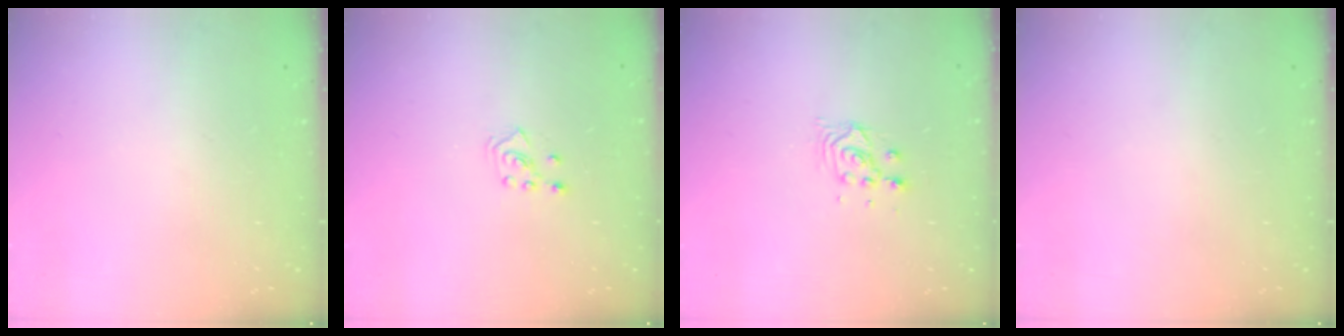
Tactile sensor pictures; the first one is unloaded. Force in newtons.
{"total": 3.6, "press": 3.5, "slide": 0.7}
{"total": 4.4, "press": 4.4, "slide": 0.2}
{"total": 0.0}